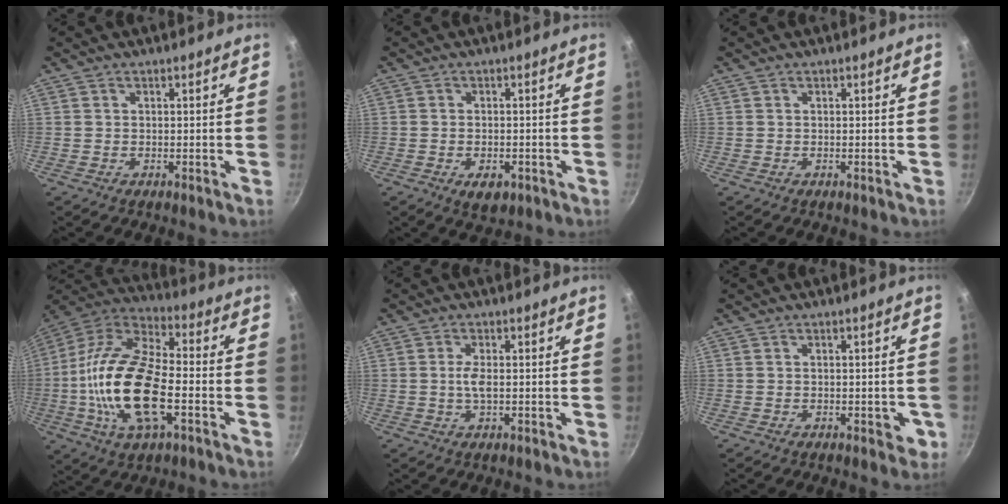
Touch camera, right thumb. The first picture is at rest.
{"total": 4.1, "force": [-1.7, 2.4, 2.9], "torque": [-0.042, 0.004, -0.019]}
{"total": 0.0}
{"total": 21.7, "force": [-4.3, 9.8, 18.9], "torque": [-0.366, 0.028, -0.094]}
{"total": 2.7, "force": [-0.1, 0.9, 2.6], "torque": [-0.057, 0.001, -0.003]}
{"total": 2.8, "force": [-0.8, 1.5, 2.2], "torque": [-0.013, 0.003, -0.011]}